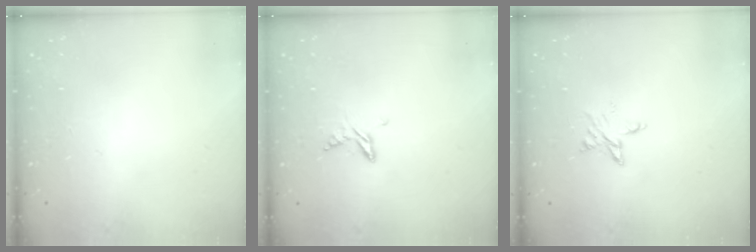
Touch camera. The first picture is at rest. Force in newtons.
{"total": 6.9, "press": 6.8, "slide": 0.6}
{"total": 6.4, "press": 6.4, "slide": 0.5}